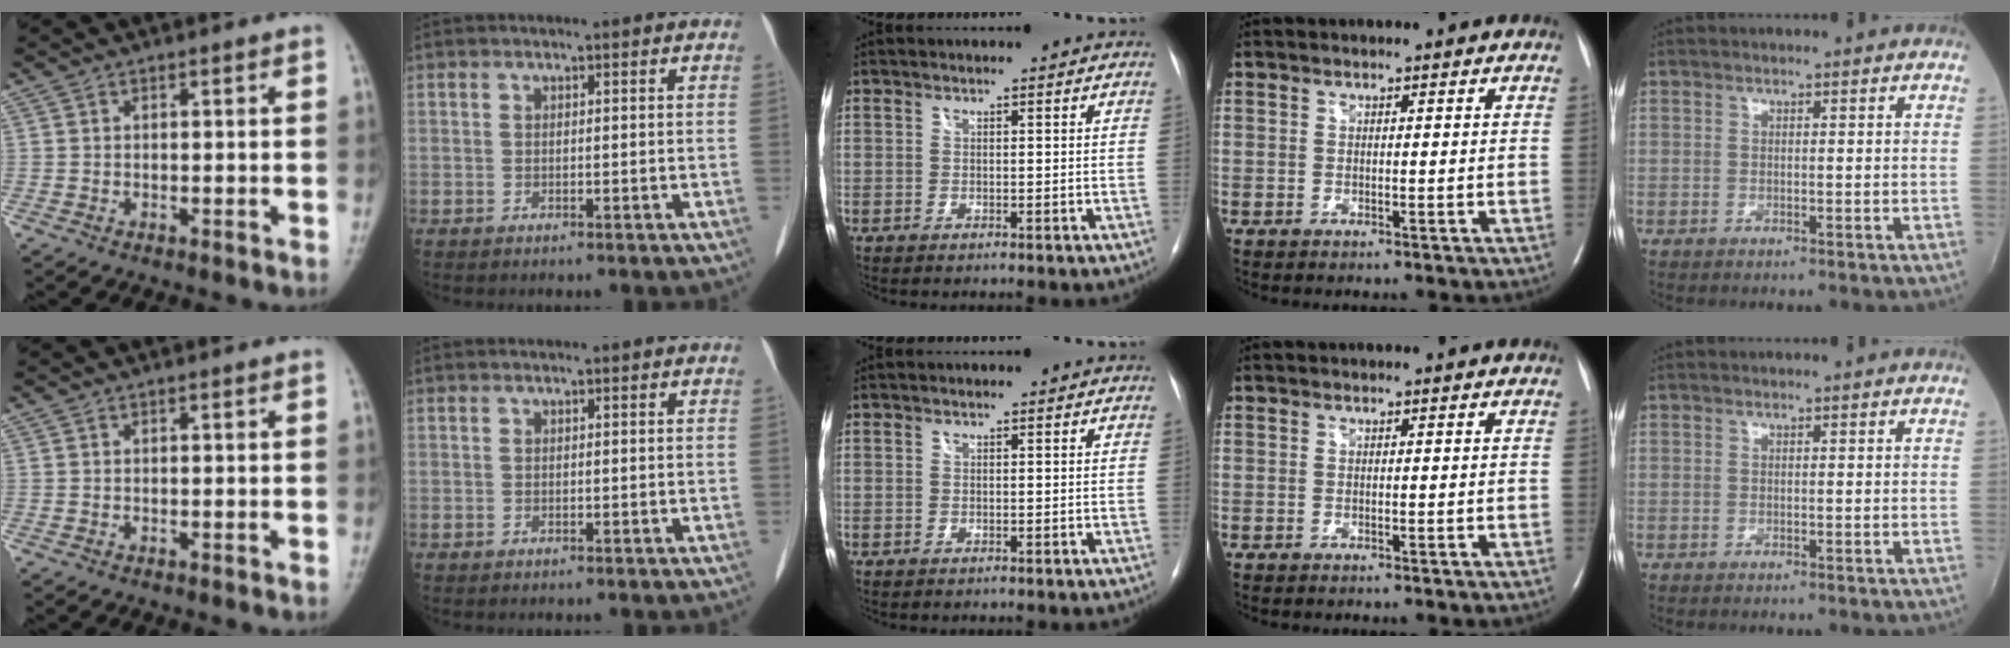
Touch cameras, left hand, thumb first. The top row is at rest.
{}